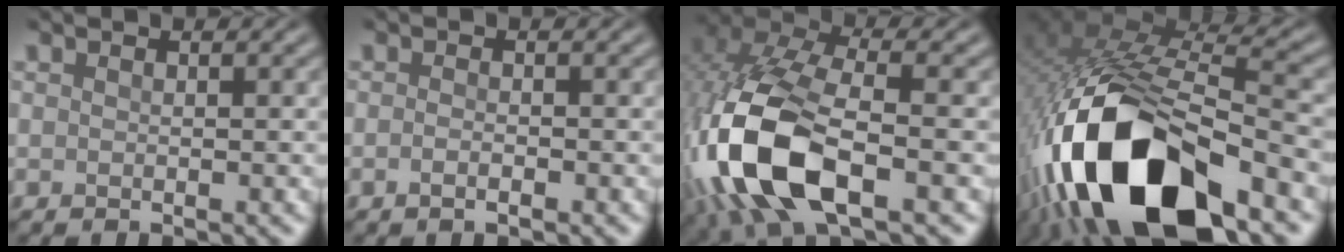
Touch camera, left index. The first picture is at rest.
{"total": 1.1, "force": [-0.6, 0.3, 0.9], "torque": [-0.017, -0.002, -0.011]}
{"total": 13.5, "force": [-4.7, 6.5, 10.8], "torque": [-0.252, -0.011, -0.086]}
{"total": 17.6, "force": [-7.5, 7.9, 13.8], "torque": [-0.275, -0.030, -0.111]}